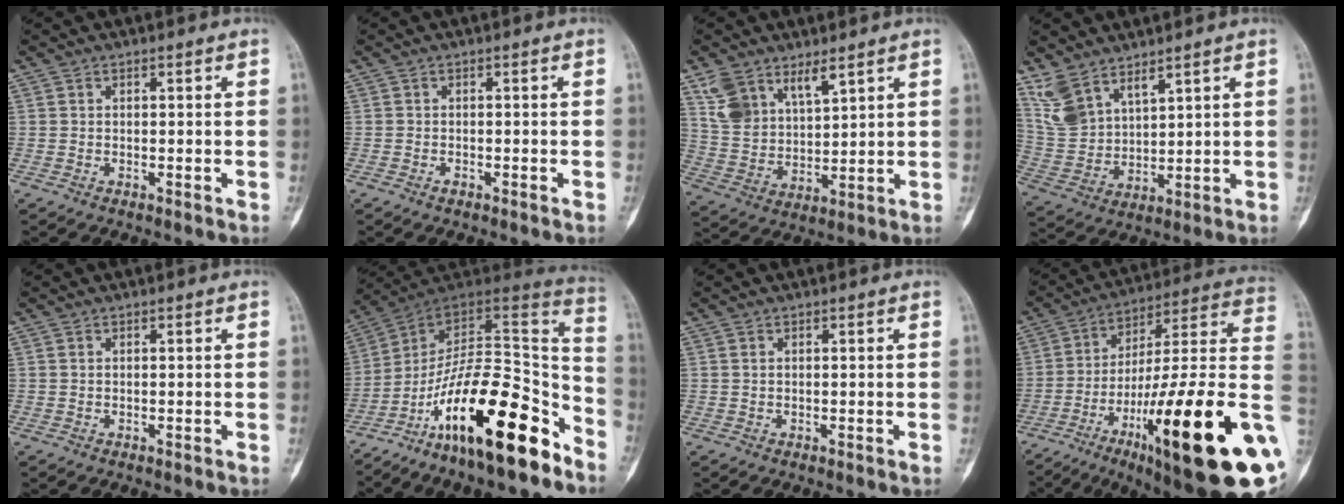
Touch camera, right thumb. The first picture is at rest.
{"total": 0.7, "force": [-0.5, 0.3, 0.3], "torque": [-0.007, 0.004, -0.009]}
{"total": 10.2, "force": [6.6, 5.6, 5.4], "torque": [-0.085, -0.029, 0.141]}
{"total": 9.2, "force": [6.7, 4.3, 4.5], "torque": [-0.087, -0.029, 0.158]}
{"total": 0.0}
{"total": 24.0, "force": [-15.5, 7.7, 16.6], "torque": [-0.222, 0.108, -0.252]}
{"total": 0.5, "force": [0.3, 0.3, 0.3], "torque": [-0.008, 0.003, 0.007]}
{"total": 34.6, "force": [-9.6, 6.5, 32.6], "torque": [-0.417, 0.037, -0.152]}